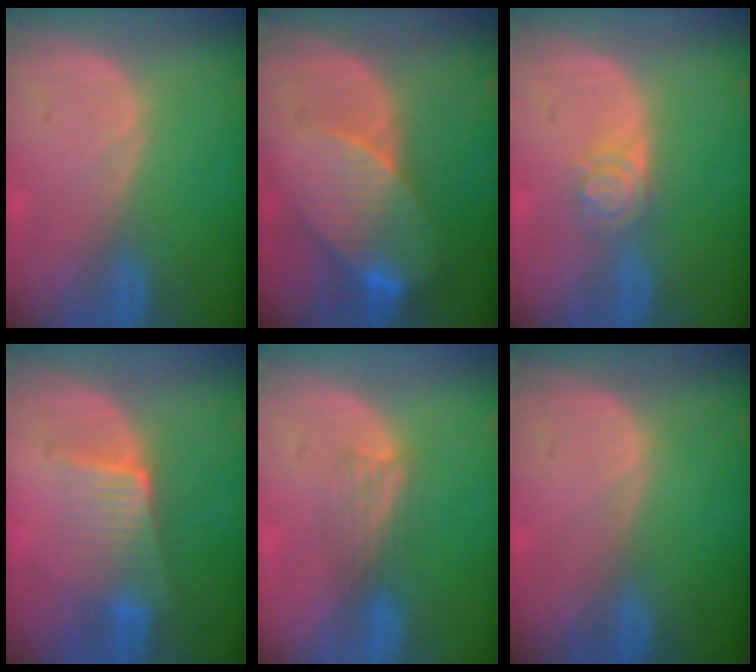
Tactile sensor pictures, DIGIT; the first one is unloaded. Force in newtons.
{"total": 8.4, "press": 7.6, "slide": 3.6}
{"total": 4.0, "press": 3.7, "slide": 1.5}
{"total": 6.4, "press": 5.7, "slide": 3.0}
{"total": 3.1, "press": 2.9, "slide": 1.1}
{"total": 0.0}